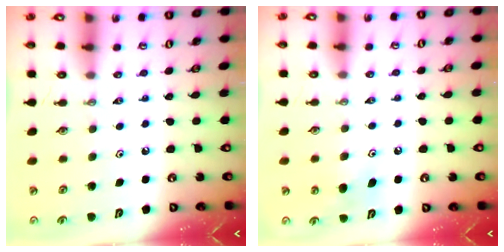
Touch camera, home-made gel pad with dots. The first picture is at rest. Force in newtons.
{"total": 6.7, "press": 6.7, "slide": 0.9}